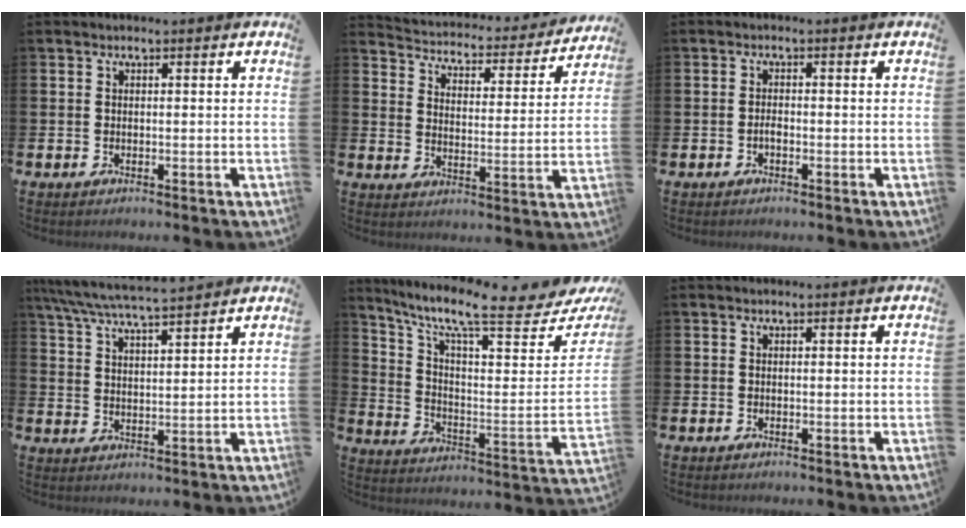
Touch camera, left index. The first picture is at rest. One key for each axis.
{"total": 4.0, "fx": 3.8, "fy": 1.1, "fz": 0.6, "tx": -0.039, "ty": -0.036, "tz": 0.058}
{"total": 1.1, "fx": -0.5, "fy": 0.4, "fz": 0.9, "tx": -0.010, "ty": -0.004, "tz": -0.012}
{"total": 6.6, "fx": 6.2, "fy": 0.4, "fz": 2.2, "tx": -0.067, "ty": -0.031, "tz": 0.111}
{"total": 10.3, "fx": 8.3, "fy": 2.1, "fz": 5.8, "tx": -0.117, "ty": -0.077, "tz": 0.128}
{"total": 0.0}